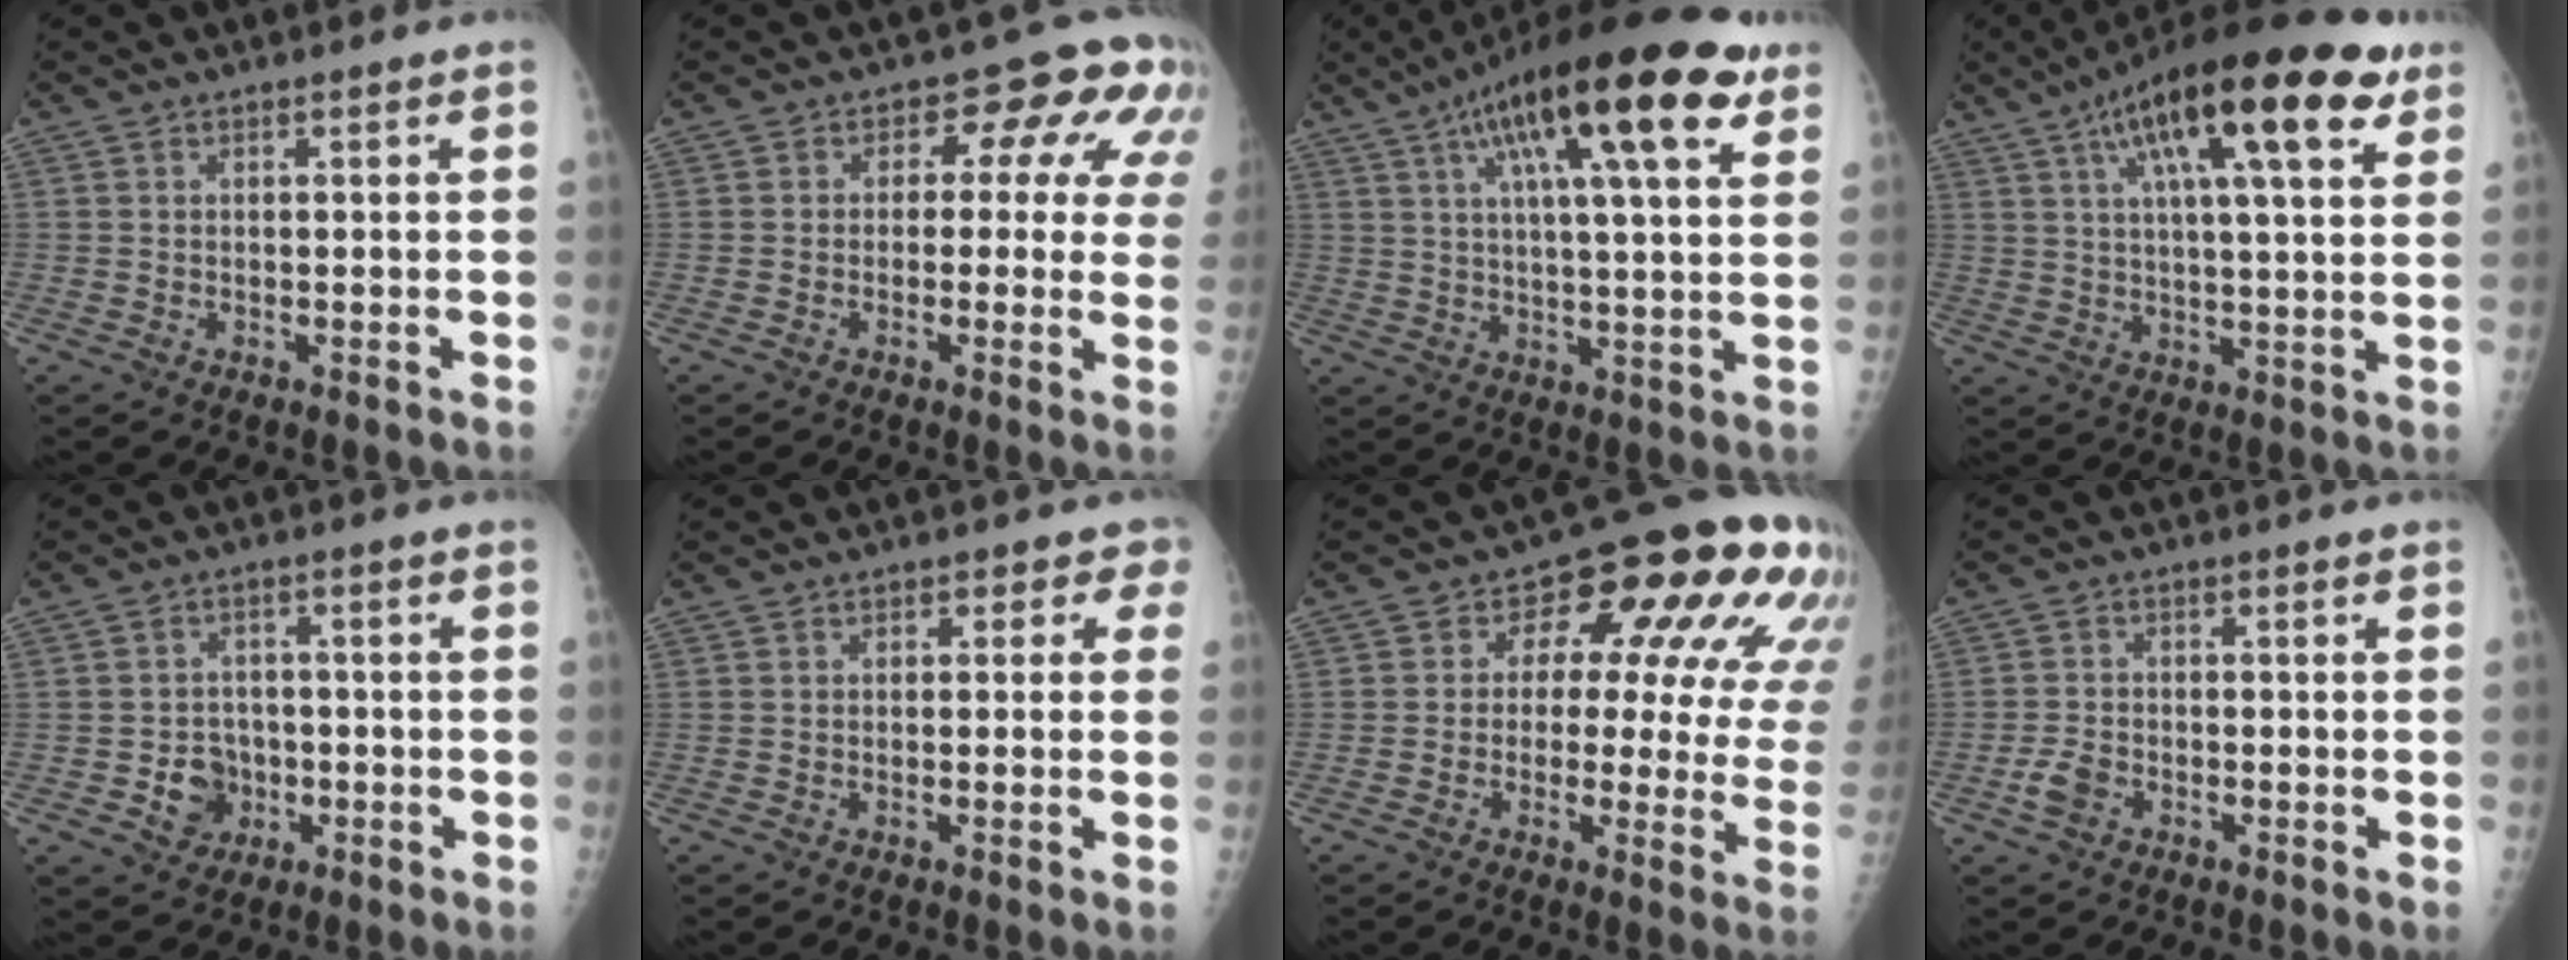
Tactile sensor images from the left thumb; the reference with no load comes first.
{"total": 9.8, "force": [2.7, 6.1, 7.2], "torque": [-0.028, 0.014, 0.018]}
{"total": 21.7, "force": [11.0, 5.0, 18.0], "torque": [-0.274, -0.005, 0.166]}
{"total": 21.6, "force": [10.9, 5.5, 17.8], "torque": [-0.271, -0.003, 0.165]}
{"total": 5.8, "force": [-1.8, 5.1, 2.1], "torque": [-0.005, 0.011, -0.024]}
{"total": 2.0, "force": [0.7, 1.7, 0.8], "torque": [0.027, 0.004, -0.005]}
{"total": 18.6, "force": [5.7, 9.7, 14.8], "torque": [-0.135, 0.011, 0.055]}
{"total": 3.5, "force": [-1.9, 2.3, 1.9], "torque": [-0.036, 0.009, -0.033]}